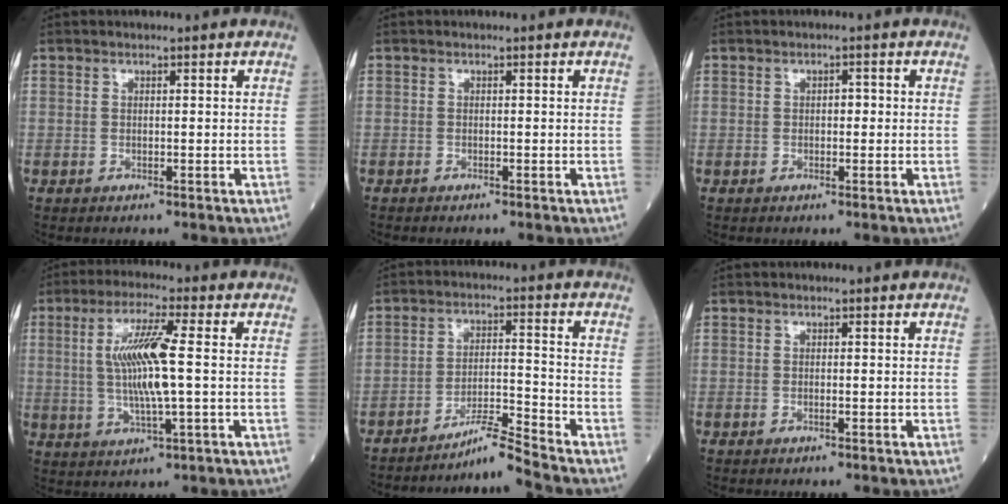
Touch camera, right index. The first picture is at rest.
{"total": 0.6, "force": [-0.5, 0.0, 0.3], "torque": [-0.005, -0.001, -0.011]}
{"total": 1.3, "force": [-0.1, 0.7, 1.1], "torque": [-0.011, 0.004, -0.003]}
{"total": 9.6, "force": [0.8, 0.6, 9.6], "torque": [-0.194, 0.001, 0.015]}
{"total": 6.2, "force": [-5.6, -2.4, 1.2], "torque": [-0.027, -0.007, -0.100]}
{"total": 0.0}